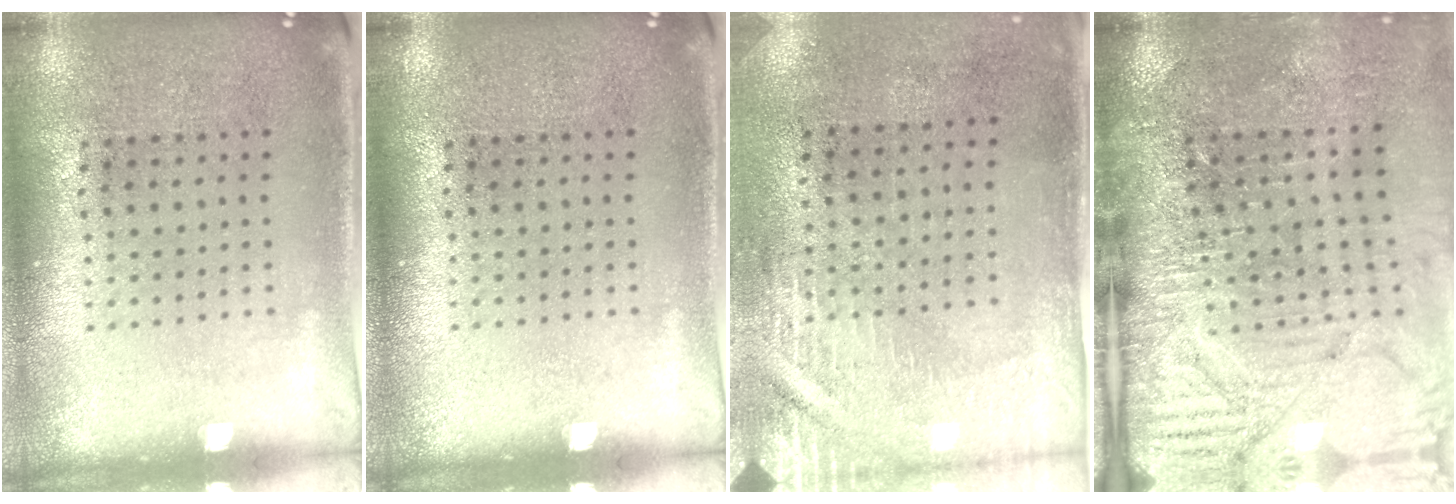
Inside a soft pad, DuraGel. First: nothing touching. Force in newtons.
{"total": 0.0}
{"total": 2.9, "press": 2.5, "slide": 1.4}
{"total": 4.0, "press": 3.6, "slide": 1.7}